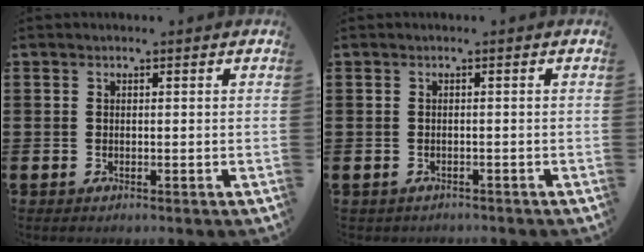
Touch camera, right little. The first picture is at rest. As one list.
[{"total": 1.0, "force": [-1.0, 0.0, 0.0], "torque": [-0.004, 0.000, -0.021]}]